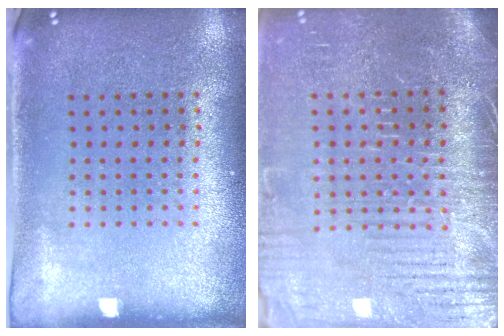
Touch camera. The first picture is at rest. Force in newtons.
{"total": 4.2, "press": 3.9, "slide": 1.5}